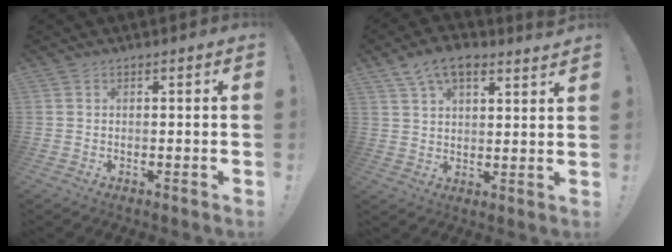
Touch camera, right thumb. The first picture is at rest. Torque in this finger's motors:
{"motor_torque": [0.14, 0.19, 0.60, 0.57, 0.28]}